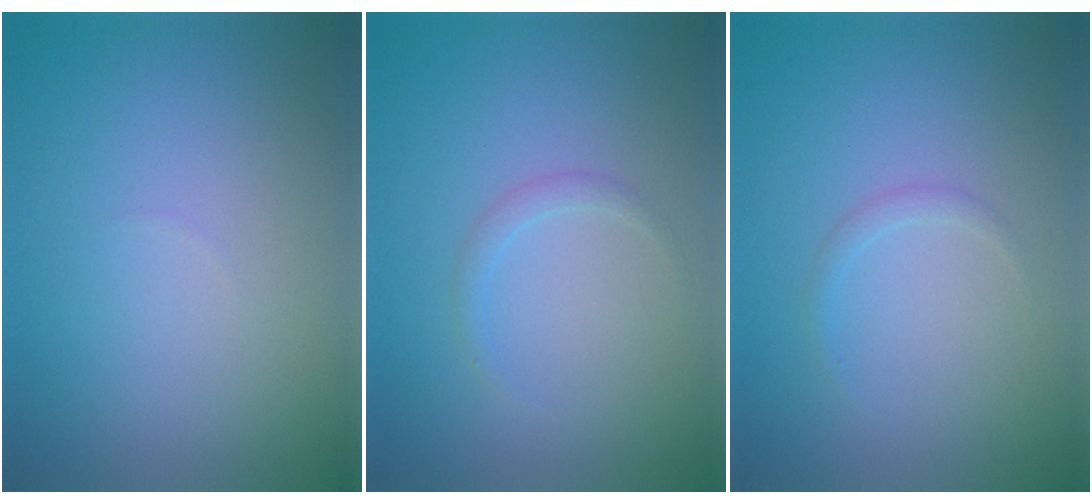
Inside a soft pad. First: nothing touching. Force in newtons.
{"total": 1.0, "press": 1.0, "slide": 0.0}
{"total": 0.8, "press": 0.8, "slide": 0.1}